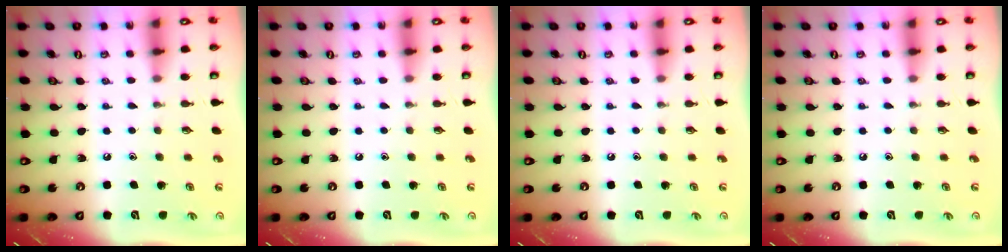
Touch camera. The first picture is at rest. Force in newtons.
{"total": 0.0}
{"total": 0.0}
{"total": 0.0}